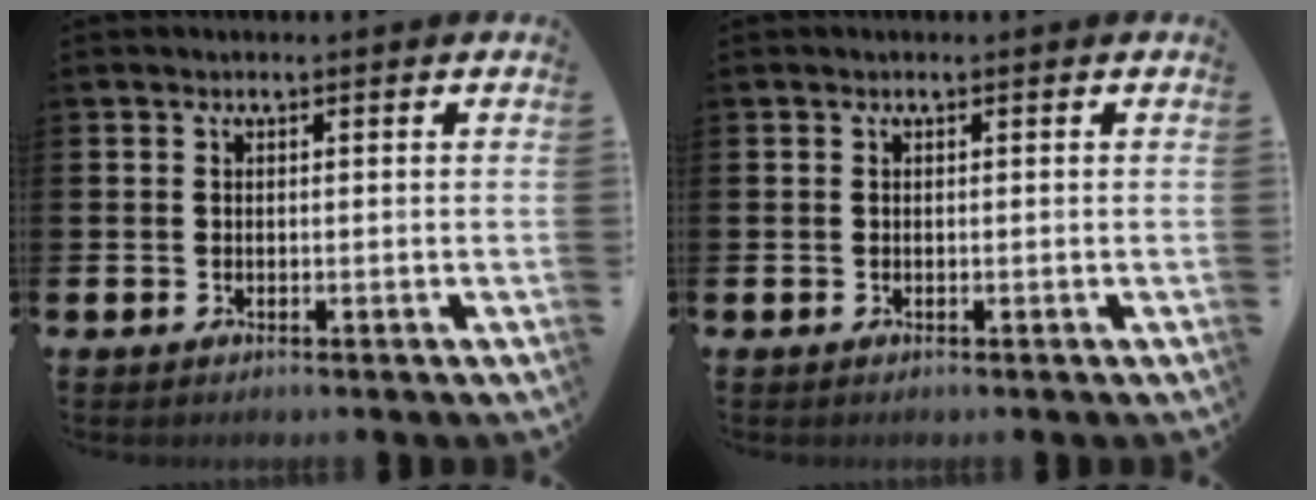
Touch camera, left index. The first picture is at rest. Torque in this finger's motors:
{"motor_torque": [0.00, 0.00, 0.00, 0.01]}